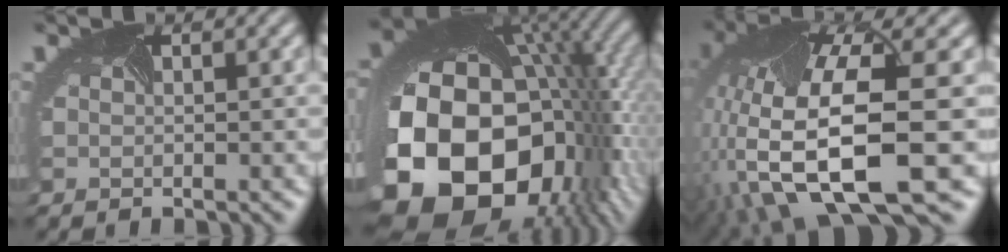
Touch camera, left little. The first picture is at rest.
{"total": 20.2, "force": [-5.9, 14.2, 13.1], "torque": [-0.279, -0.077, -0.069]}
{"total": 14.1, "force": [-2.6, 5.0, 12.9], "torque": [-0.278, -0.026, -0.025]}